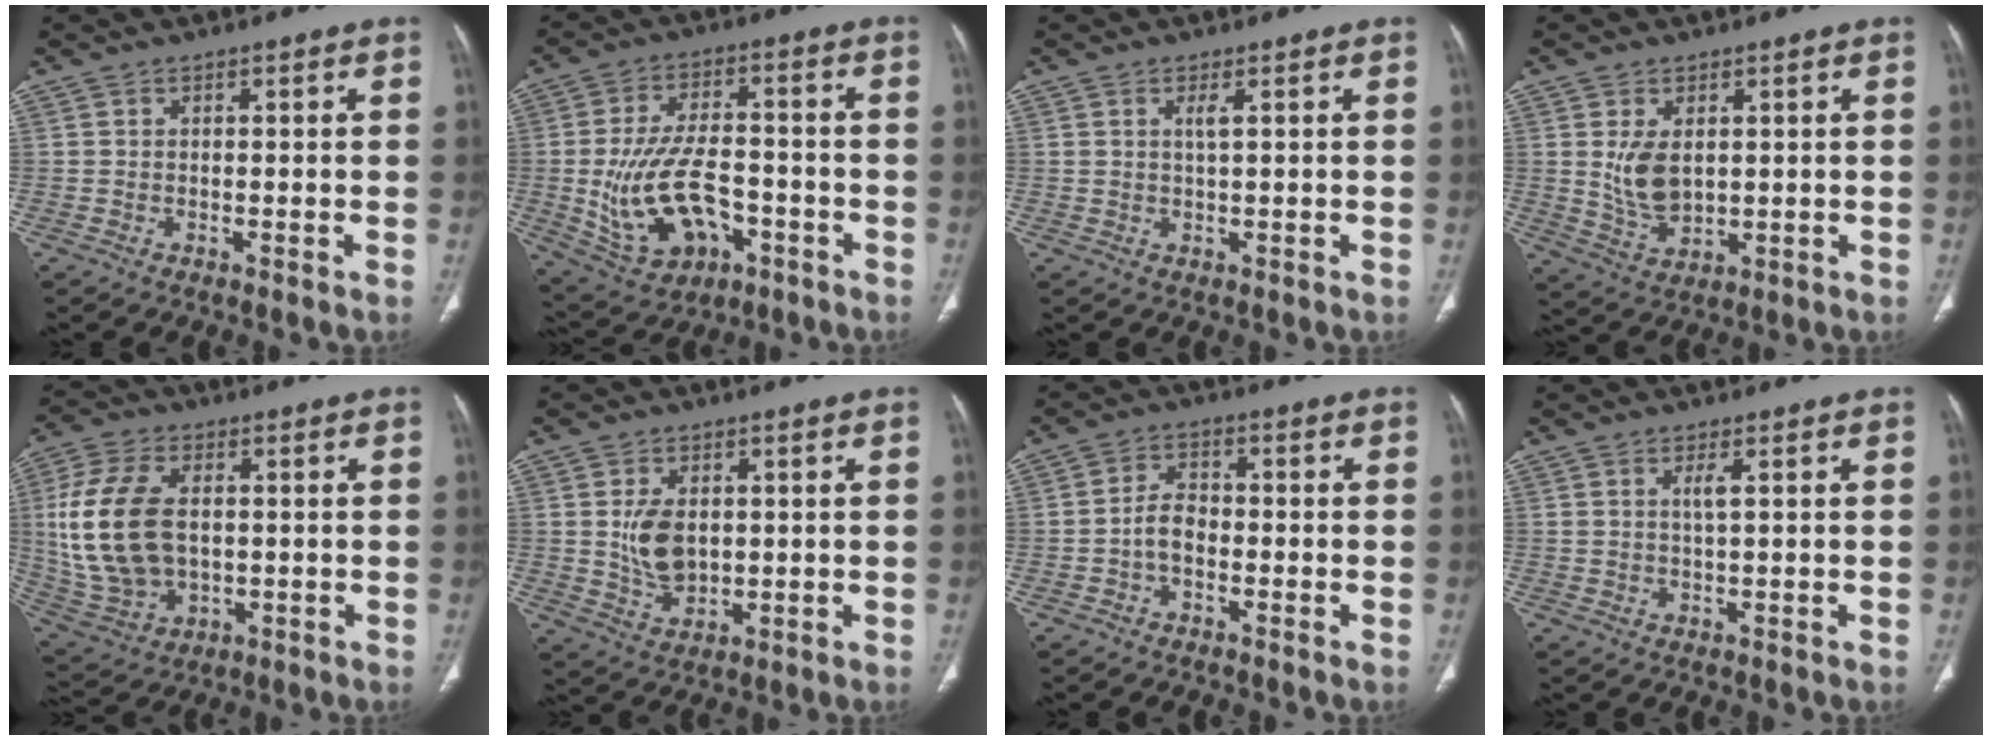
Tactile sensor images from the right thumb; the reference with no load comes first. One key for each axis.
{"total": 15.9, "fx": -4.1, "fy": 9.5, "fz": 12.0, "tx": -0.211, "ty": 0.026, "tz": -0.056}
{"total": 1.7, "fx": 0.6, "fy": 0.2, "fz": 1.5, "tx": -0.036, "ty": -0.004, "tz": 0.013}
{"total": 6.8, "fx": 1.2, "fy": 4.1, "fz": 5.2, "tx": -0.093, "ty": -0.014, "tz": 0.036}
{"total": 18.0, "fx": 1.3, "fy": 11.5, "fz": 13.8, "tx": -0.284, "ty": -0.001, "tz": 0.037}
{"total": 7.3, "fx": 0.8, "fy": 4.8, "fz": 5.5, "tx": -0.089, "ty": -0.010, "tz": 0.026}
{"total": 4.3, "fx": -1.4, "fy": 2.7, "fz": 3.0, "tx": -0.047, "ty": 0.019, "tz": -0.031}
{"total": 2.1, "fx": 0.7, "fy": 0.3, "fz": 2.0, "tx": -0.043, "ty": -0.004, "tz": 0.014}